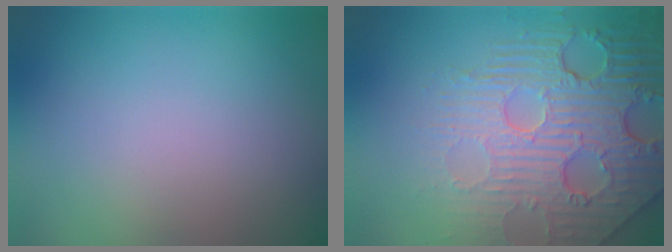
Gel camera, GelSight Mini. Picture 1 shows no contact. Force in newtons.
{"total": 8.4, "press": 5.9, "slide": 5.9}